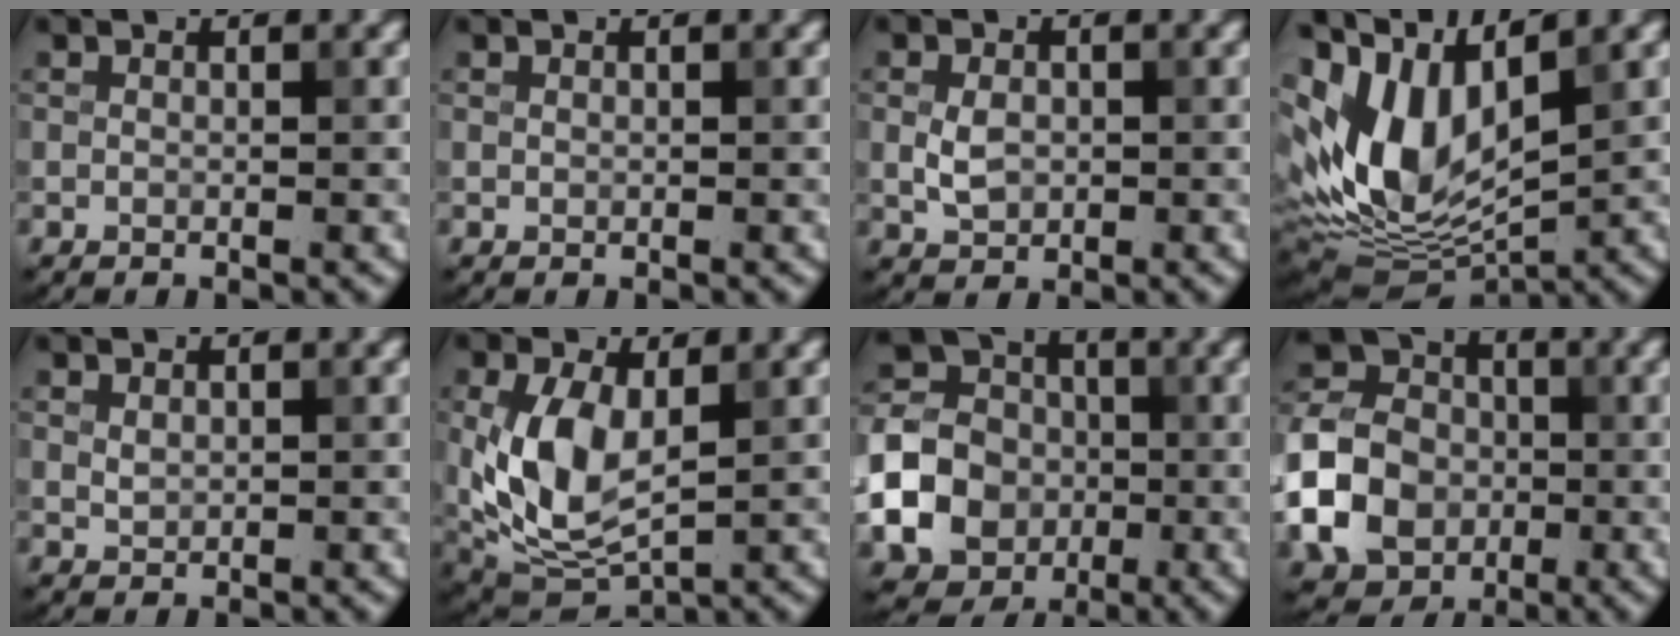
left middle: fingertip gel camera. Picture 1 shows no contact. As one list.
[{"total": 0.0}, {"total": 2.4, "force": [0.0, 1.8, 1.6], "torque": [-0.033, 0.000, 0.001]}, {"total": 9.8, "force": [2.2, 5.4, 7.8], "torque": [-0.173, -0.004, 0.041]}, {"total": 0.8, "force": [0.4, 0.5, 0.4], "torque": [-0.011, -0.001, 0.011]}, {"total": 7.5, "force": [0.4, 4.0, 6.3], "torque": [-0.149, -0.003, 0.010]}, {"total": 16.1, "force": [-4.3, 14.5, 5.2], "torque": [-0.150, -0.029, -0.098]}, {"total": 8.0, "force": [-2.1, 6.6, 4.1], "torque": [-0.095, 0.007, -0.054]}]